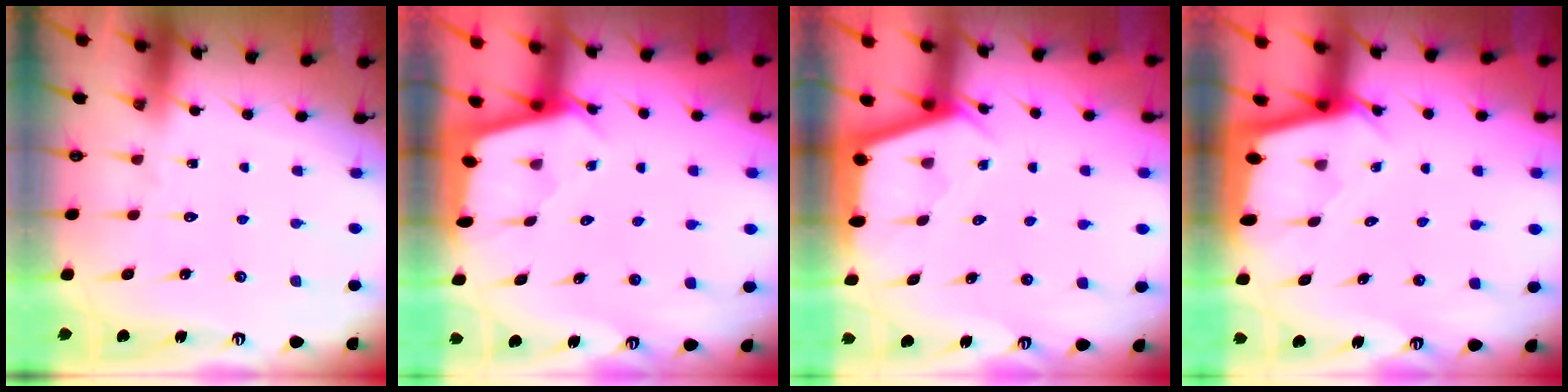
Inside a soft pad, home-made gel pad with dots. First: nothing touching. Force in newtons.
{"total": 2.5, "press": 2.5, "slide": 0.3}
{"total": 2.9, "press": 2.9, "slide": 0.3}
{"total": 2.3, "press": 2.3, "slide": 0.1}